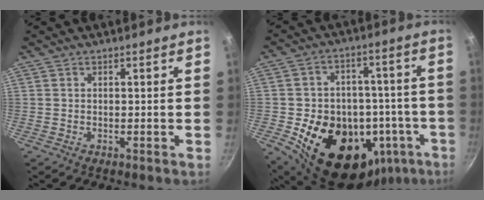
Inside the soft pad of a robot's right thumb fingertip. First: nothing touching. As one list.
[{"total": 26.8, "force": [-9.0, 18.5, 17.2], "torque": [-0.231, 0.027, -0.107]}]